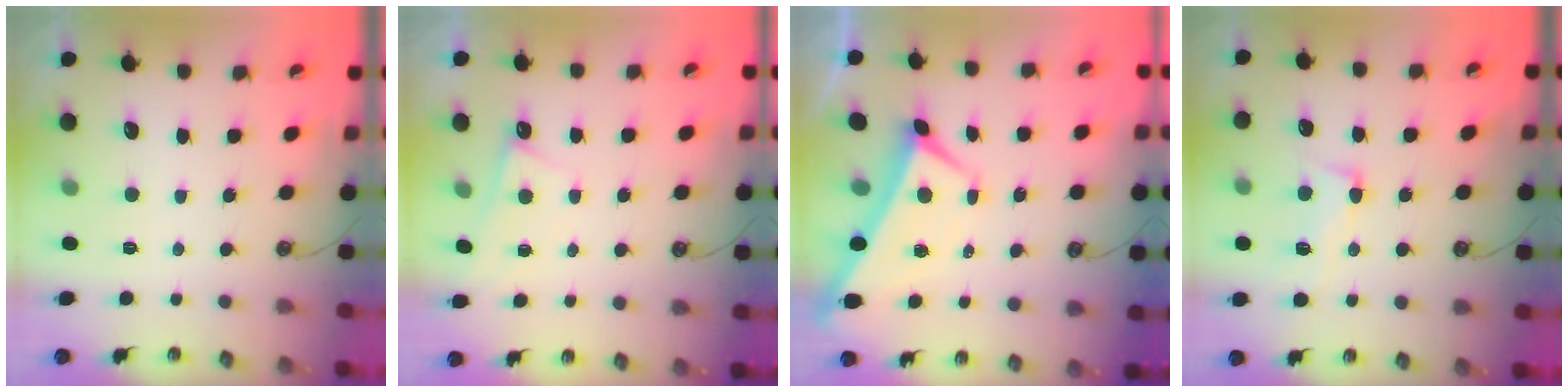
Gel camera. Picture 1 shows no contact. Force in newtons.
{"total": 0.7, "press": 0.7, "slide": 0.3}
{"total": 2.2, "press": 2.1, "slide": 0.6}
{"total": 3.7, "press": 3.5, "slide": 1.2}